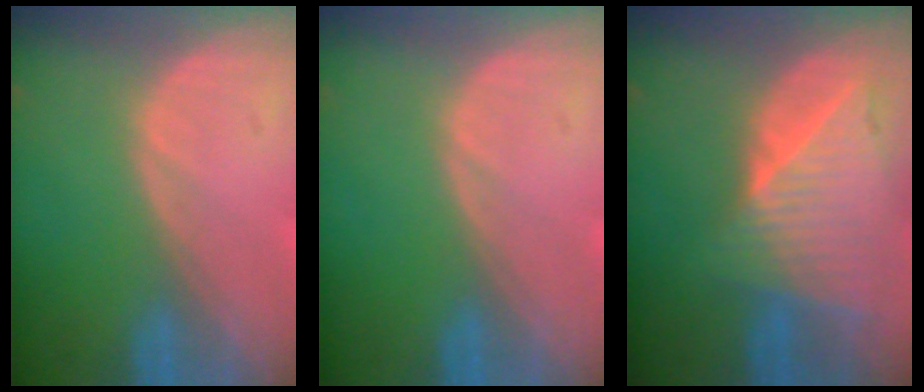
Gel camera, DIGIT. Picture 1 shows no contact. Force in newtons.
{"total": 0.0}
{"total": 9.1, "press": 8.1, "slide": 4.0}